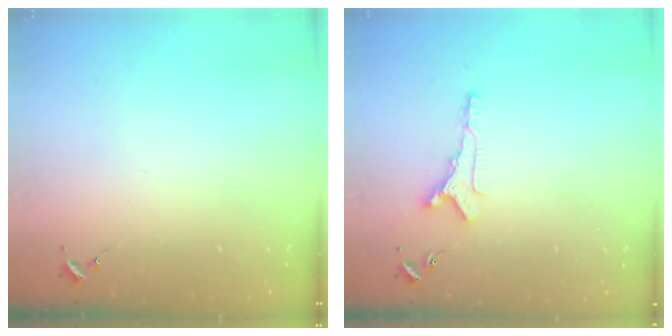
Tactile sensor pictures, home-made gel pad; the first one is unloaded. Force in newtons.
{"total": 7.7, "press": 7.7, "slide": 0.6}